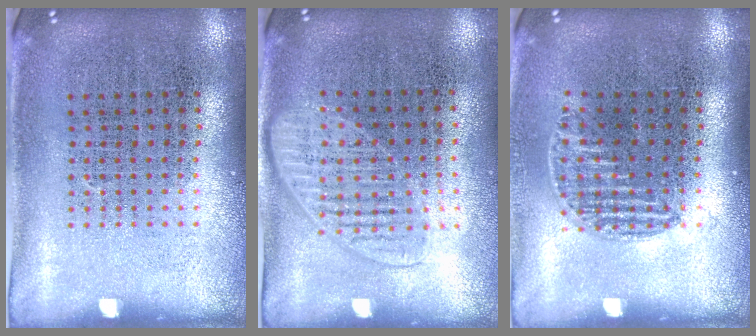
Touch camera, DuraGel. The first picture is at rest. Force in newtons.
{"total": 1.4, "press": 1.3, "slide": 0.6}
{"total": 1.0, "press": 0.8, "slide": 0.6}